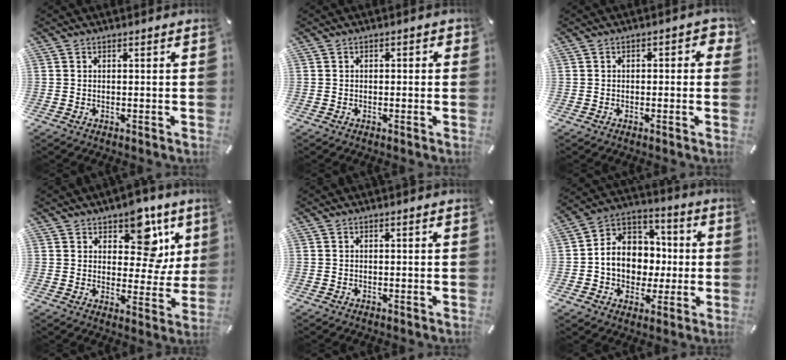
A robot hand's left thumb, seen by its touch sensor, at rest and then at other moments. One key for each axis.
{"total": 1.0, "fx": -0.5, "fy": 0.8, "fz": 0.5, "tx": -0.008, "ty": 0.005, "tz": -0.011}
{"total": 2.4, "fx": -0.6, "fy": 1.6, "fz": 1.8, "tx": -0.024, "ty": 0.007, "tz": -0.015}
{"total": 13.0, "fx": 7.1, "fy": 8.0, "fz": 7.3, "tx": -0.084, "ty": -0.050, "tz": 0.122}
{"total": 0.0}
{"total": 11.6, "fx": -1.5, "fy": 10.6, "fz": 4.6, "tx": -0.096, "ty": 0.003, "tz": -0.021}